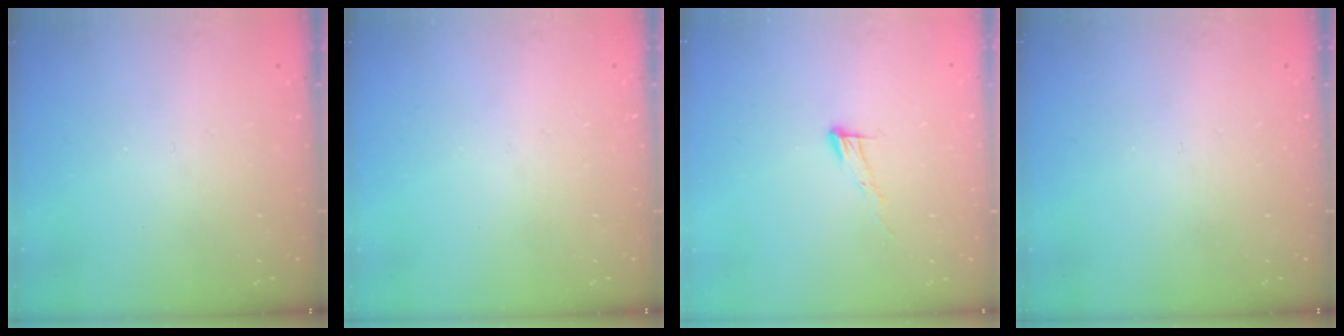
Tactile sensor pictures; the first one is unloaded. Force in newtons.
{"total": 0.0}
{"total": 6.4, "press": 6.4, "slide": 0.4}
{"total": 0.0}